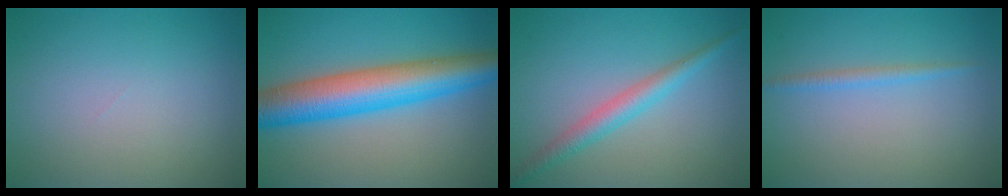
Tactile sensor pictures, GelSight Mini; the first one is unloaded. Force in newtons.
{"total": 9.2, "press": 9.2, "slide": 0.0}
{"total": 2.8, "press": 2.8, "slide": 0.1}
{"total": 1.3, "press": 1.3, "slide": 0.1}